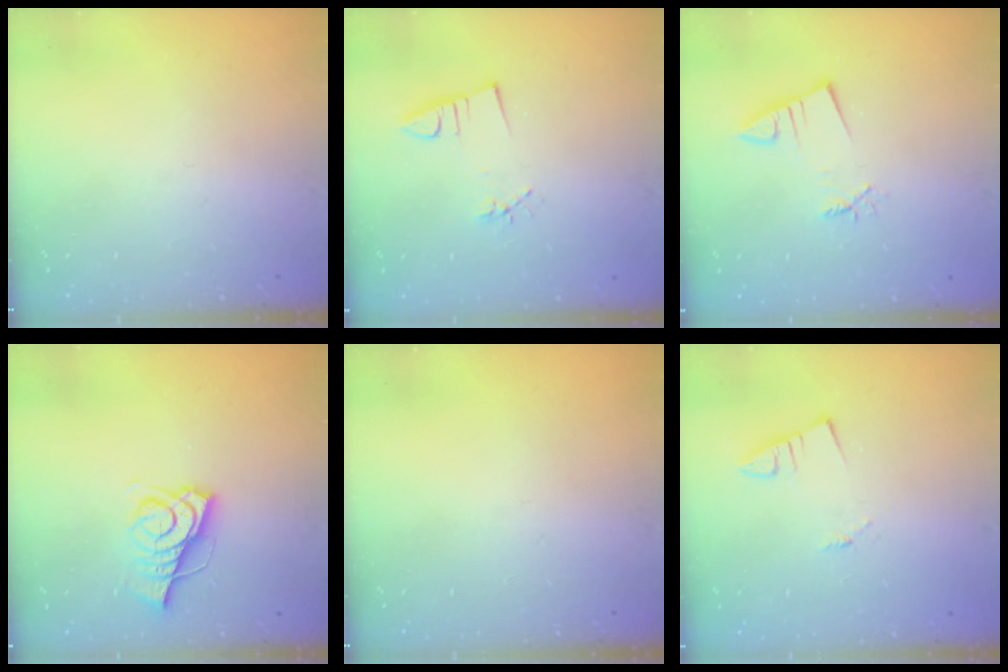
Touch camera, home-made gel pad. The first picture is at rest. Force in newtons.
{"total": 2.6, "press": 1.1, "slide": 2.4}
{"total": 2.5, "press": 2.5, "slide": 0.3}
{"total": 10.2, "press": 9.6, "slide": 3.3}
{"total": 0.0}
{"total": 1.2, "press": 1.2, "slide": 0.1}